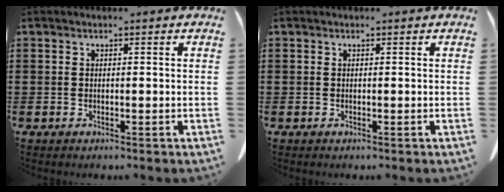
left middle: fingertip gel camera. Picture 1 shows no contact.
{"total": 0.0}